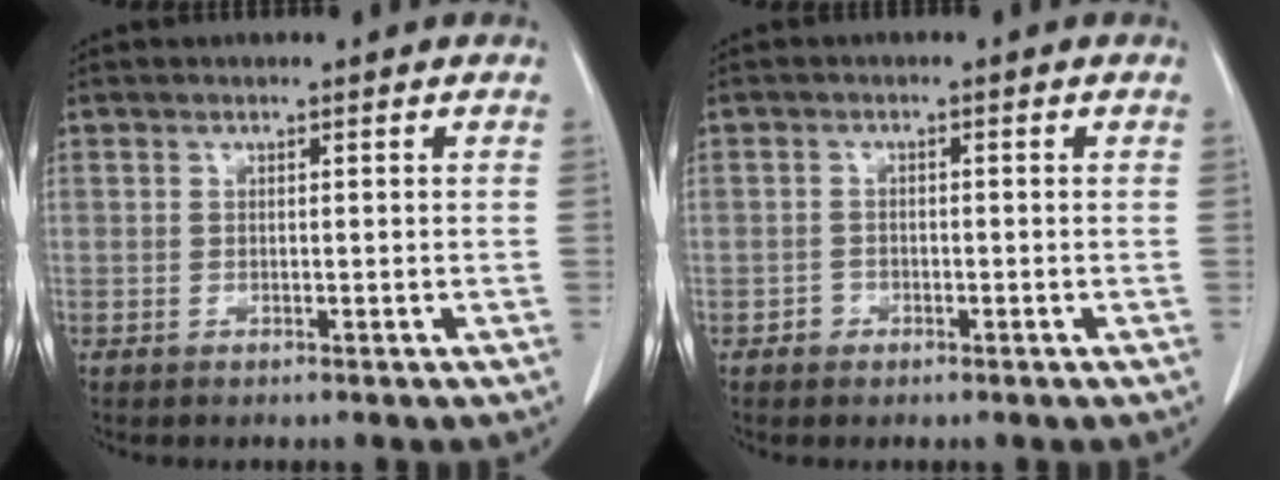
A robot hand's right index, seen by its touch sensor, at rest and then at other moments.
{"total": 1.5, "force": [-0.8, 1.3, 0.2], "torque": [0.000, 0.006, -0.017]}